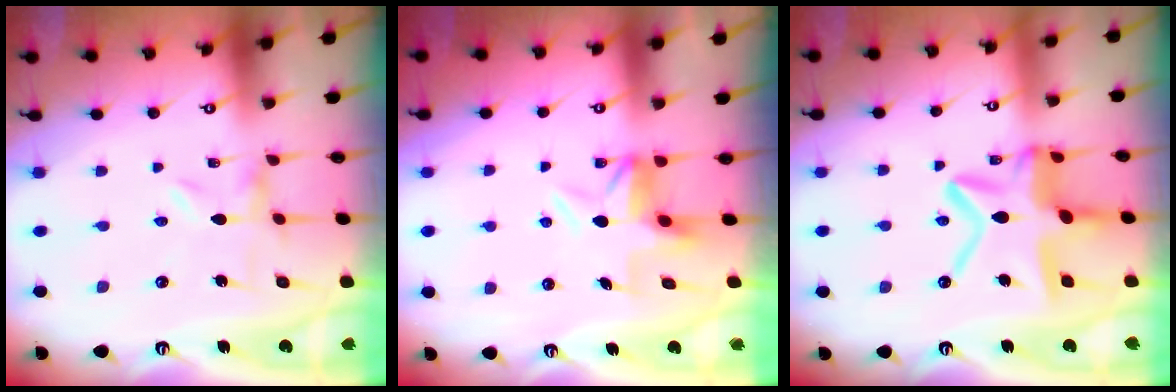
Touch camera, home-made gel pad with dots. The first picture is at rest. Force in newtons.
{"total": 6.6, "press": 6.6, "slide": 0.2}
{"total": 16.2, "press": 16.2, "slide": 1.5}